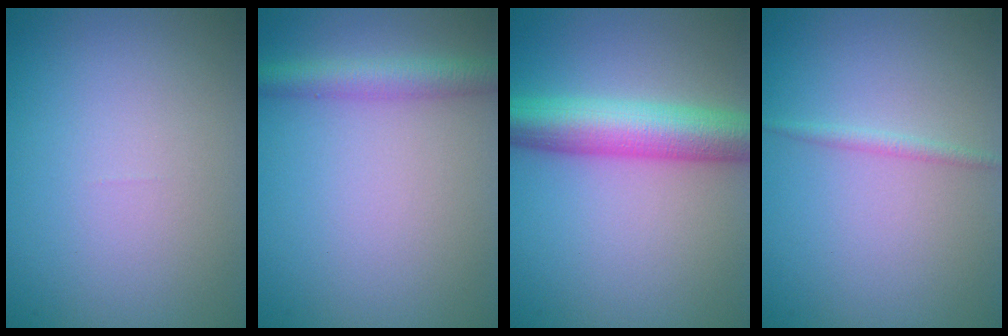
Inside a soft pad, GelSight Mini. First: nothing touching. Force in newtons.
{"total": 3.0, "press": 3.0, "slide": 0.1}
{"total": 7.0, "press": 7.0, "slide": 0.0}
{"total": 0.9, "press": 0.9, "slide": 0.0}